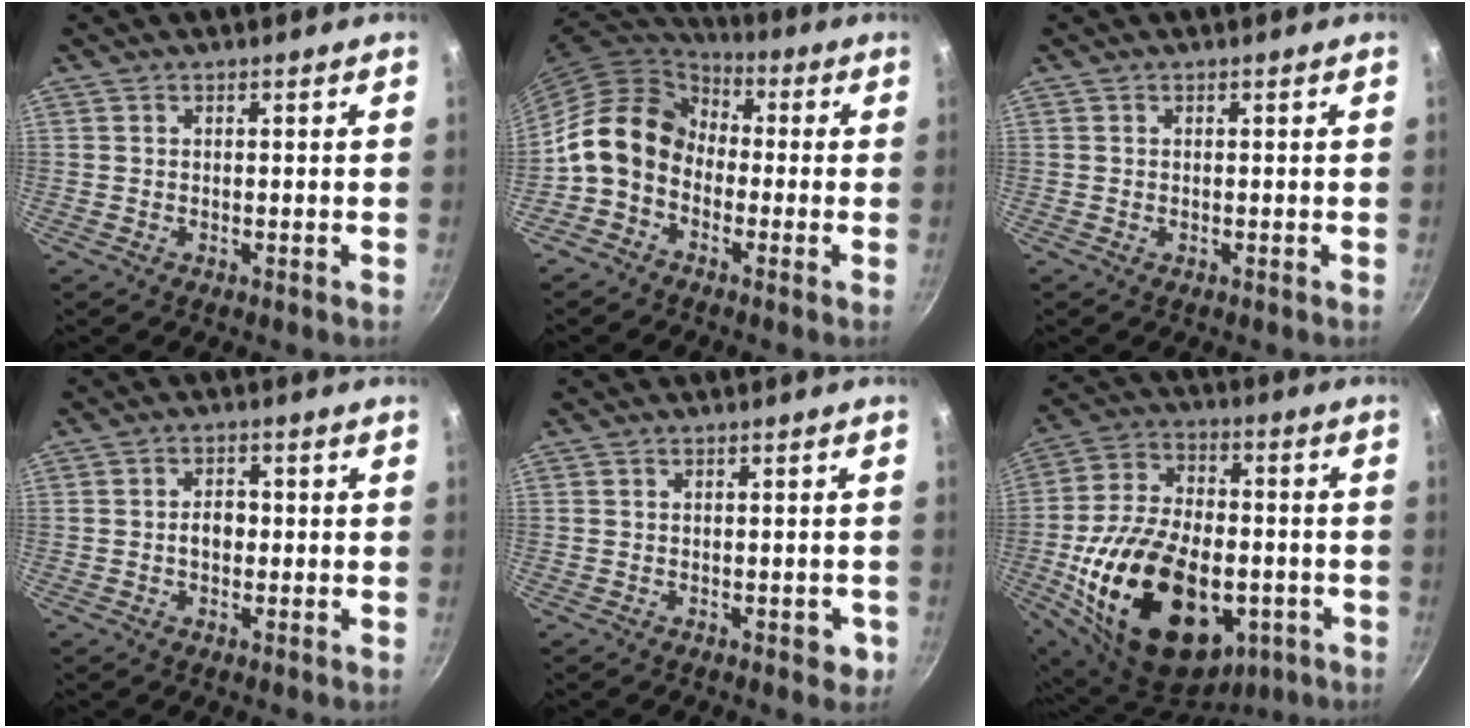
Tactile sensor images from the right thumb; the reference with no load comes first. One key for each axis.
{"total": 12.2, "fx": -1.9, "fy": 9.7, "fz": 7.3, "tx": -0.096, "ty": 0.042, "tz": -0.060}
{"total": 0.0}
{"total": 3.4, "fx": -0.3, "fy": 2.4, "fz": 2.3, "tx": -0.016, "ty": 0.011, "tz": -0.006}
{"total": 2.5, "fx": -0.9, "fy": 1.4, "fz": 1.8, "tx": -0.001, "ty": 0.010, "tz": -0.008}
{"total": 29.3, "fx": -7.3, "fy": 18.1, "fz": 21.8, "tx": -0.368, "ty": 0.028, "tz": -0.101}